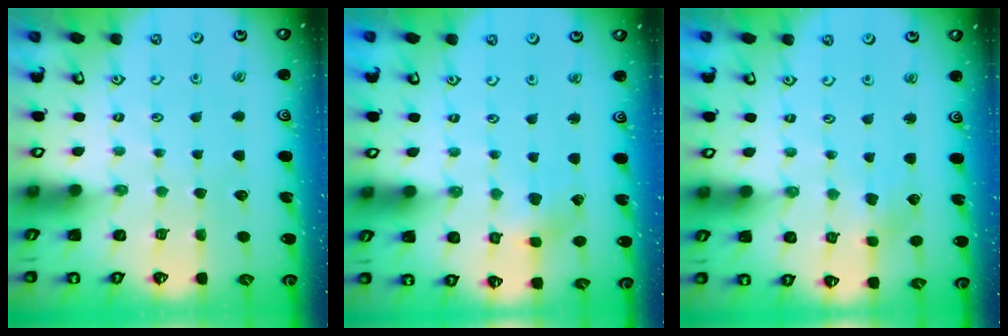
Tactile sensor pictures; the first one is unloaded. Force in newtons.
{"total": 2.7, "press": 2.7, "slide": 0.2}
{"total": 2.1, "press": 2.1, "slide": 0.3}